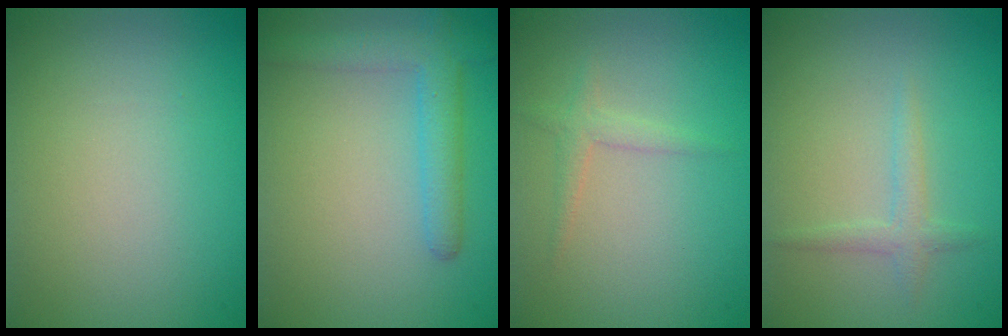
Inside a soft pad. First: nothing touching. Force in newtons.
{"total": 3.5, "press": 3.5, "slide": 0.2}
{"total": 1.4, "press": 1.4, "slide": 0.0}
{"total": 1.4, "press": 1.4, "slide": 0.1}